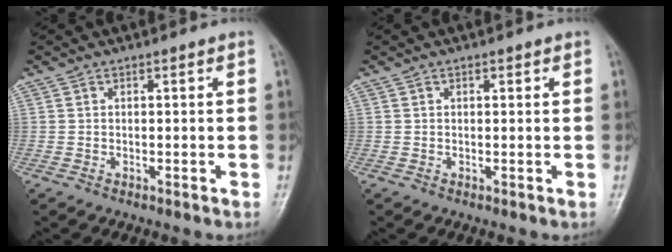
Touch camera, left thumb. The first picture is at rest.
{"total": 0.9, "force": [0.5, 0.4, 0.6], "torque": [-0.007, 0.000, 0.005]}